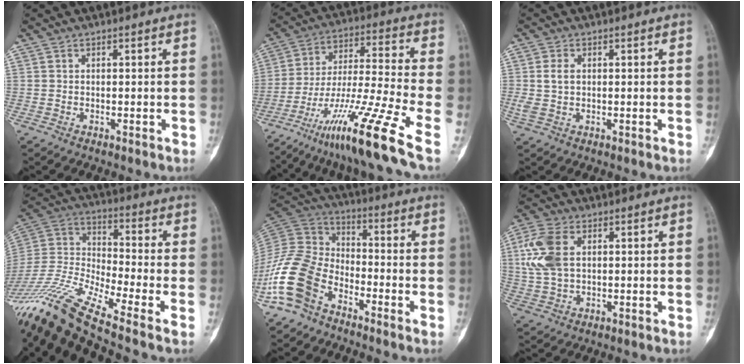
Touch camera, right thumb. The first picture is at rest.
{"total": 21.3, "force": [-12.2, 1.3, 17.4], "torque": [-0.338, 0.040, -0.211]}
{"total": 3.4, "force": [0.4, 2.2, 2.5], "torque": [-0.058, 0.006, 0.012]}
{"total": 23.2, "force": [-16.0, 3.0, 16.5], "torque": [-0.397, 0.010, -0.309]}
{"total": 14.4, "force": [-8.1, 9.0, 7.8], "torque": [-0.156, 0.057, -0.175]}
{"total": 10.1, "force": [2.3, 6.4, 7.5], "torque": [-0.166, 0.012, 0.048]}